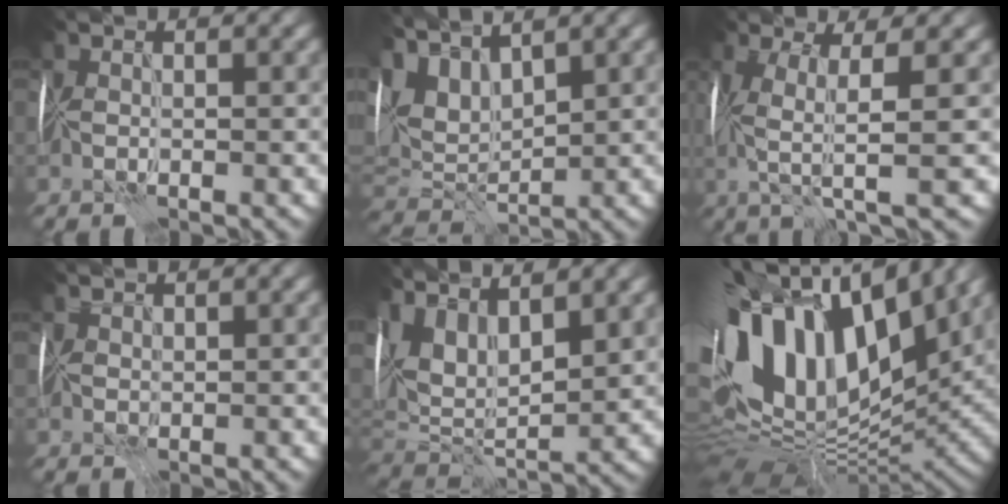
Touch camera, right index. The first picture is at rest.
{"total": 6.7, "force": [4.3, 2.8, 4.3], "torque": [-0.105, 0.016, 0.079]}
{"total": 4.7, "force": [0.3, 0.6, 4.6], "torque": [-0.101, 0.006, 0.004]}
{"total": 1.5, "force": [1.1, 0.9, 0.3], "torque": [-0.007, 0.008, 0.017]}
{"total": 10.4, "force": [4.5, 5.1, 7.8], "torque": [-0.166, 0.006, 0.086]}
{"total": 15.5, "force": [5.8, 8.6, 11.5], "torque": [-0.234, 0.039, 0.092]}